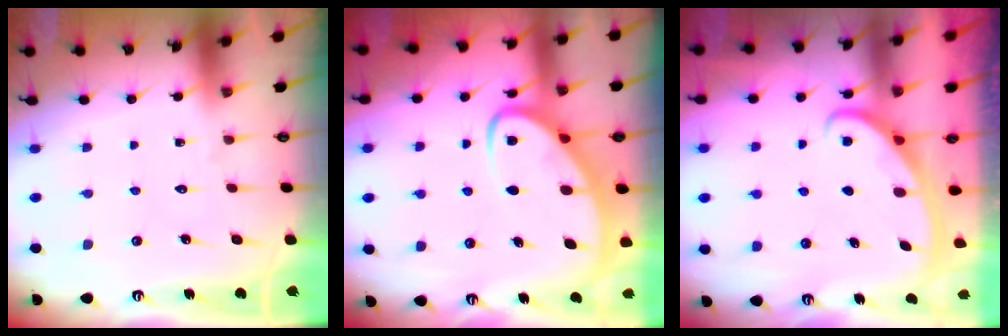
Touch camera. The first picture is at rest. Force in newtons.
{"total": 6.7, "press": 6.7, "slide": 0.8}
{"total": 3.0, "press": 3.0, "slide": 0.4}